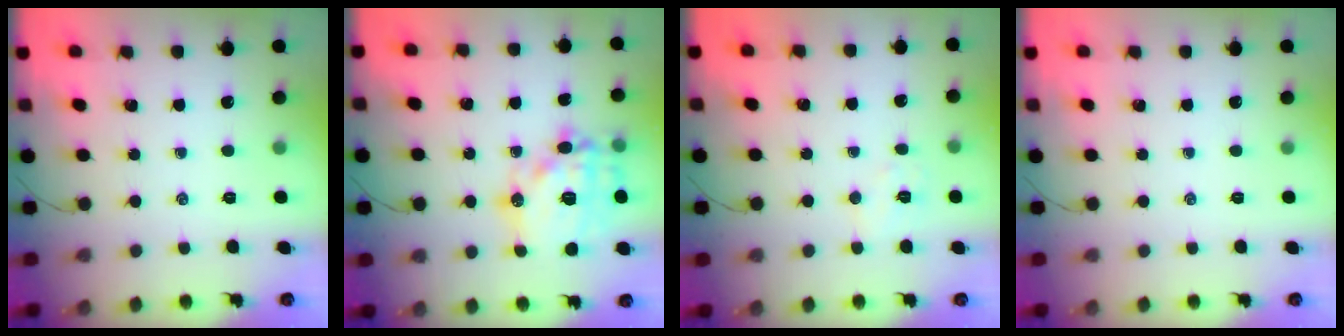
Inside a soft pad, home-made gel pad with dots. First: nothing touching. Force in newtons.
{"total": 19.7, "press": 19.6, "slide": 2.6}
{"total": 5.2, "press": 5.1, "slide": 1.0}
{"total": 0.0}